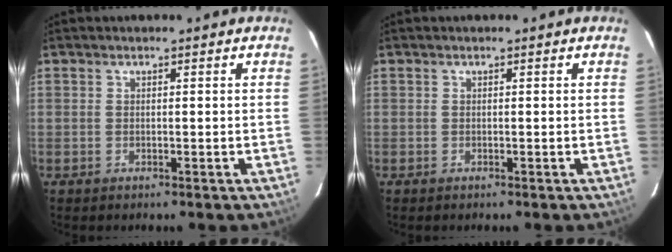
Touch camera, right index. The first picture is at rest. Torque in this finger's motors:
{"motor_torque": [0.20, 0.11, -0.02, 0.00]}